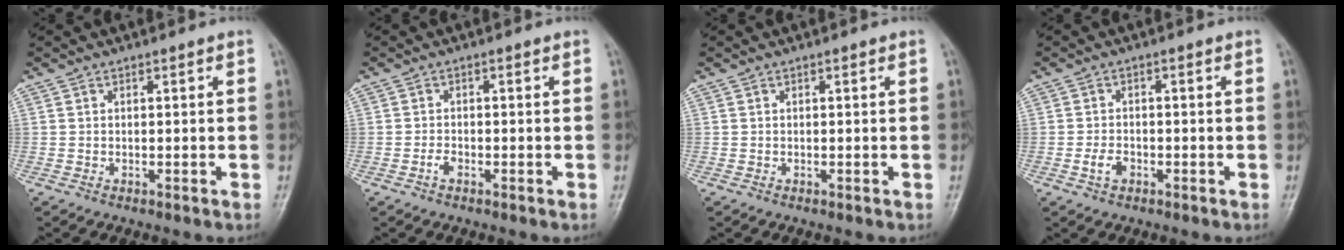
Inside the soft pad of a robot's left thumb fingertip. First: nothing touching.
{"total": 1.5, "force": [-0.9, 0.8, 0.9], "torque": [-0.019, 0.004, -0.021]}
{"total": 0.0}
{"total": 2.8, "force": [-1.2, 1.8, 1.7], "torque": [-0.031, 0.008, -0.024]}